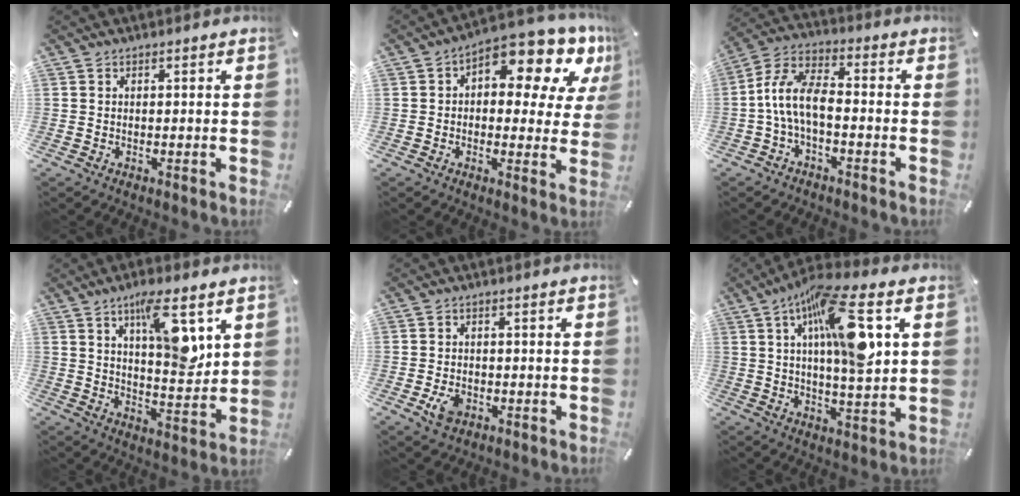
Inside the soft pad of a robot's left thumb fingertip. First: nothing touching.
{"total": 13.2, "force": [7.4, 6.0, 9.1], "torque": [-0.120, -0.061, 0.122]}
{"total": 9.6, "force": [-2.8, 4.9, 7.8], "torque": [-0.168, 0.009, -0.053]}
{"total": 13.2, "force": [6.4, 4.7, 10.6], "torque": [-0.153, -0.034, 0.105]}
{"total": 4.2, "force": [-1.6, 2.9, 2.5], "torque": [-0.061, 0.002, -0.032]}
{"total": 16.5, "force": [5.8, 4.6, 14.8], "torque": [-0.254, -0.018, 0.085]}